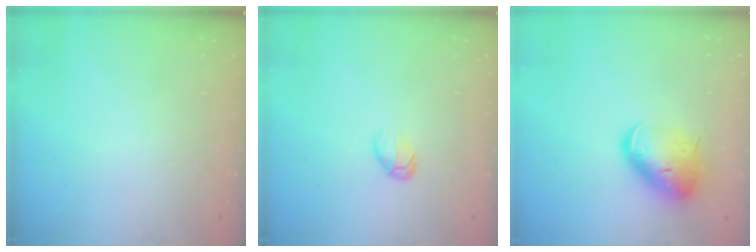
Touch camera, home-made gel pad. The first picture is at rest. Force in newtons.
{"total": 2.8, "press": 2.7, "slide": 0.9}
{"total": 14.1, "press": 14.0, "slide": 2.0}